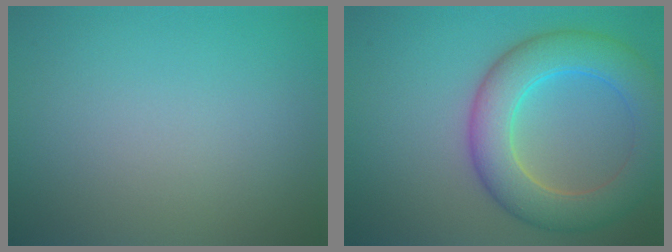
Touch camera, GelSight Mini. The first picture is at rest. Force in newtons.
{"total": 7.6, "press": 7.6, "slide": 0.2}